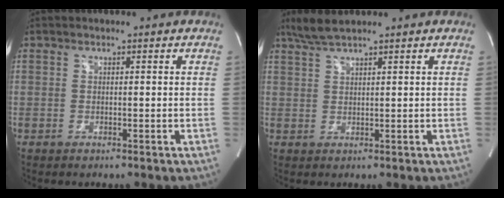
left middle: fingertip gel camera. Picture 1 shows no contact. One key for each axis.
{"total": 3.8, "fx": 3.2, "fy": 0.0, "fz": 2.0, "tx": -0.050, "ty": 0.012, "tz": 0.067}